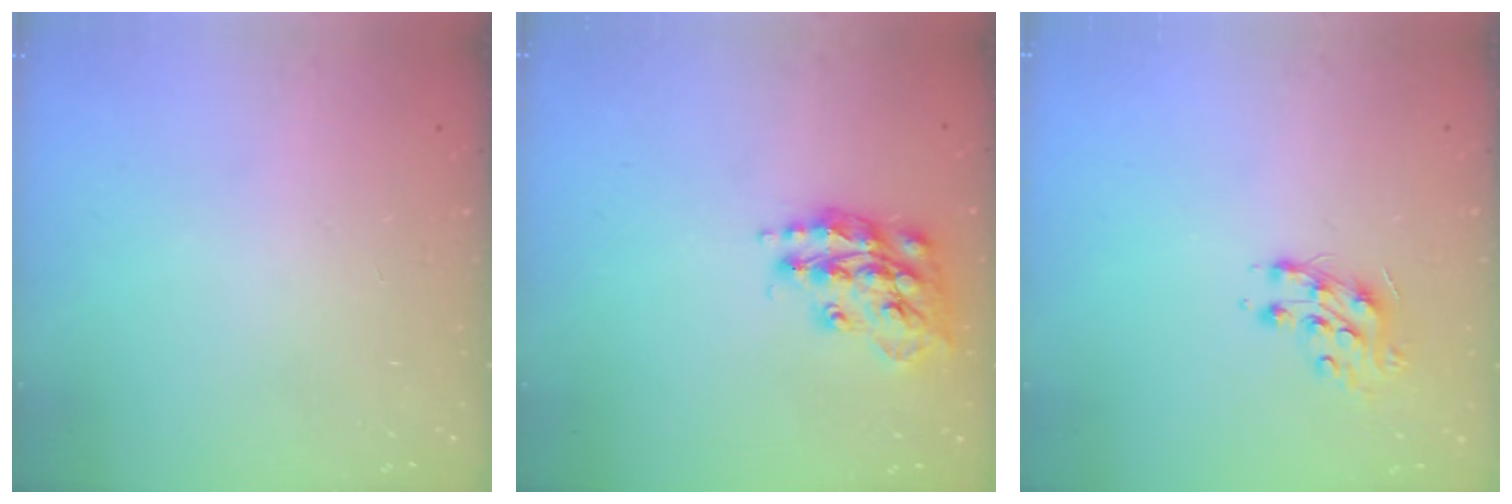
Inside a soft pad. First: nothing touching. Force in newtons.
{"total": 16.0, "press": 16.0, "slide": 1.2}
{"total": 8.4, "press": 8.4, "slide": 0.2}